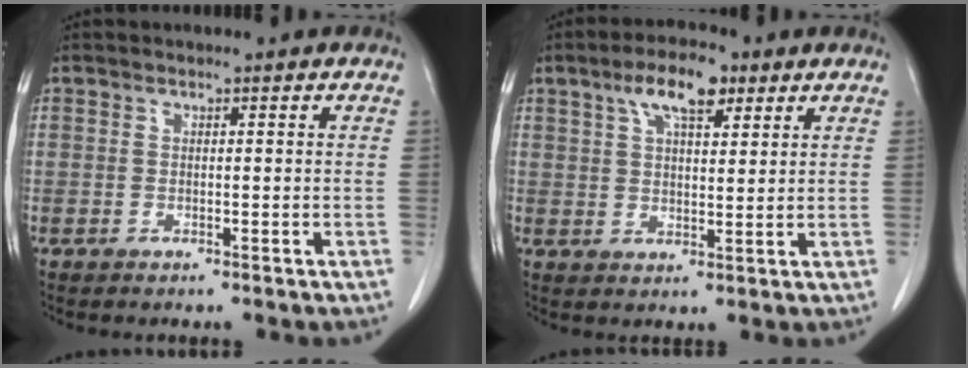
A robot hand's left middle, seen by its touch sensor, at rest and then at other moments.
{"total": 7.4, "force": [4.2, 2.5, 5.6], "torque": [-0.104, 0.015, 0.070]}